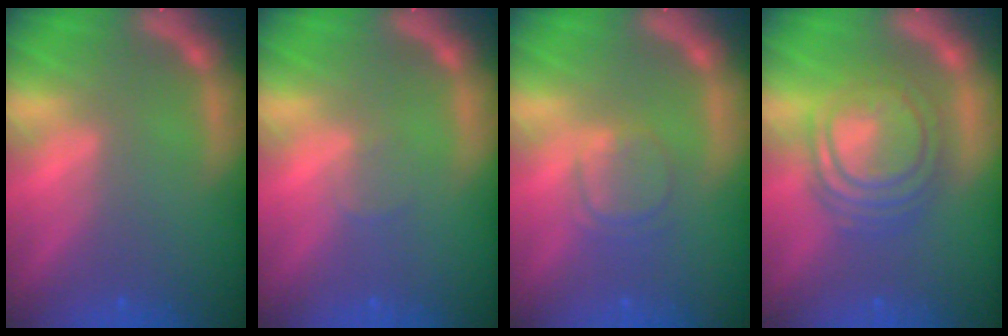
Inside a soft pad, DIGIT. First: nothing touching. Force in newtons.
{"total": 1.0}
{"total": 3.0}
{"total": 8.1}